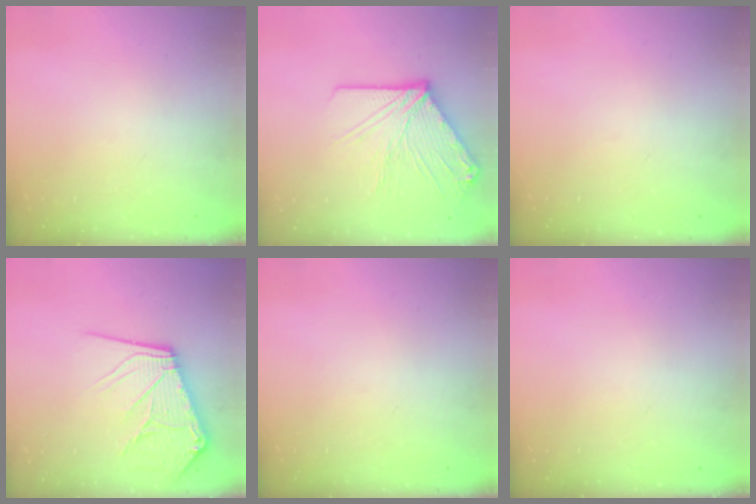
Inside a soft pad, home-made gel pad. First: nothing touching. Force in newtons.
{"total": 16.4, "press": 16.2, "slide": 2.3}
{"total": 0.0}
{"total": 14.8, "press": 14.7, "slide": 2.0}
{"total": 0.0}
{"total": 0.0}